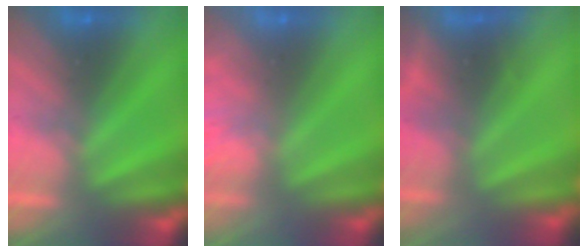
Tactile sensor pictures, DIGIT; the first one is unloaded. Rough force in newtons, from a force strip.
{"total": 6.8}
{"total": 5.0}